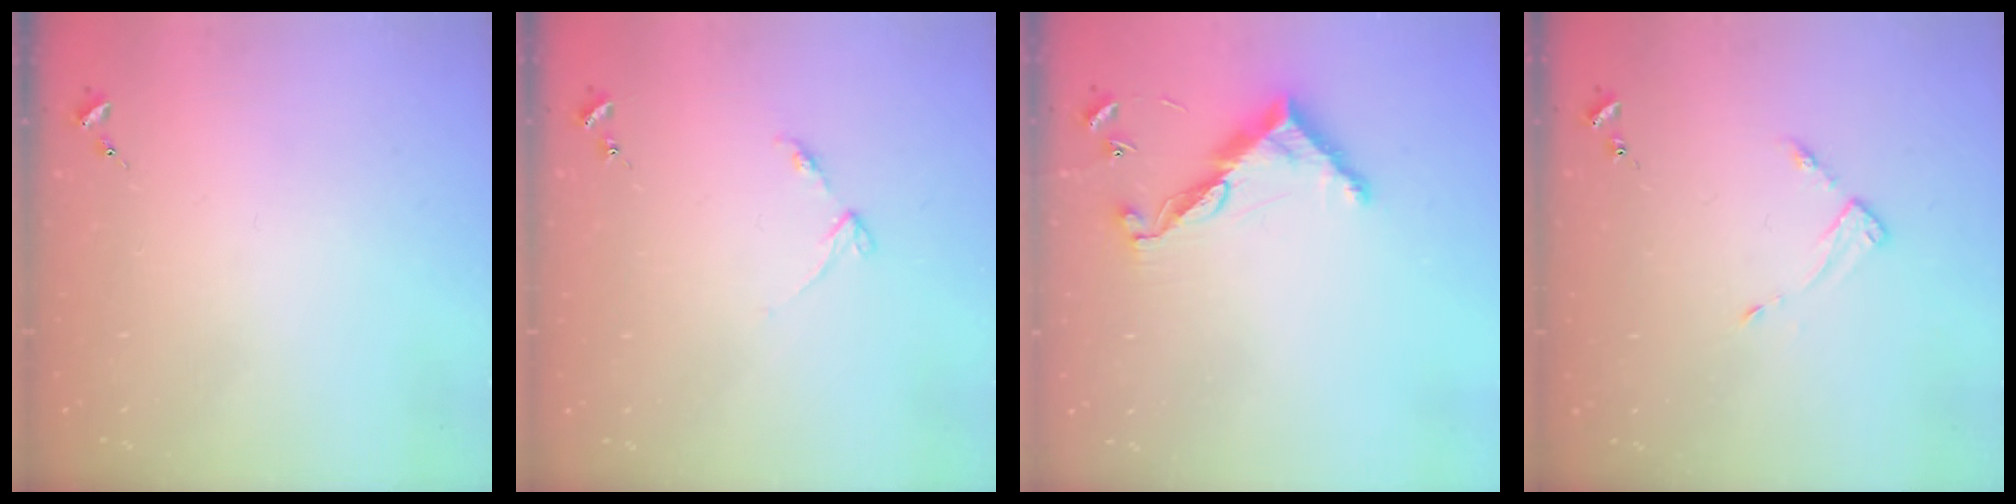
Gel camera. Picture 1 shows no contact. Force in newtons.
{"total": 3.6, "press": 3.5, "slide": 0.4}
{"total": 10.9, "press": 10.9, "slide": 0.4}
{"total": 4.1, "press": 4.1, "slide": 0.4}